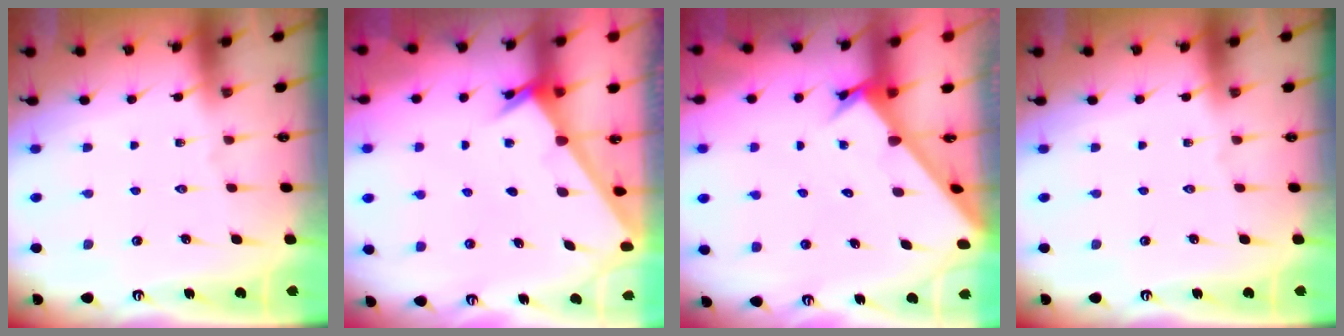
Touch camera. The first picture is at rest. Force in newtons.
{"total": 2.3, "press": 2.3, "slide": 0.2}
{"total": 2.6, "press": 2.6, "slide": 0.3}
{"total": 0.0}